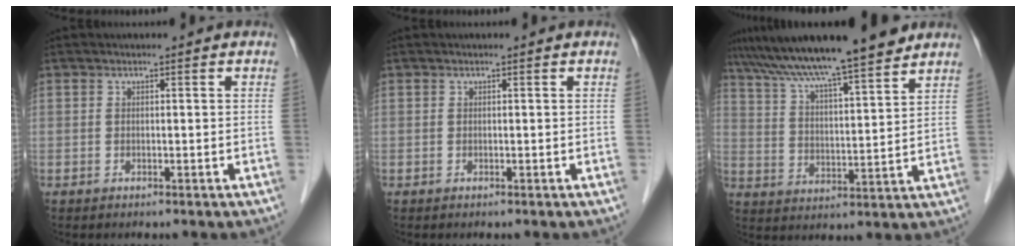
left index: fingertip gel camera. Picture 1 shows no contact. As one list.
[{"total": 0.0}, {"total": 15.9, "force": [13.5, 0.5, 8.4], "torque": [-0.138, 0.017, 0.217]}]